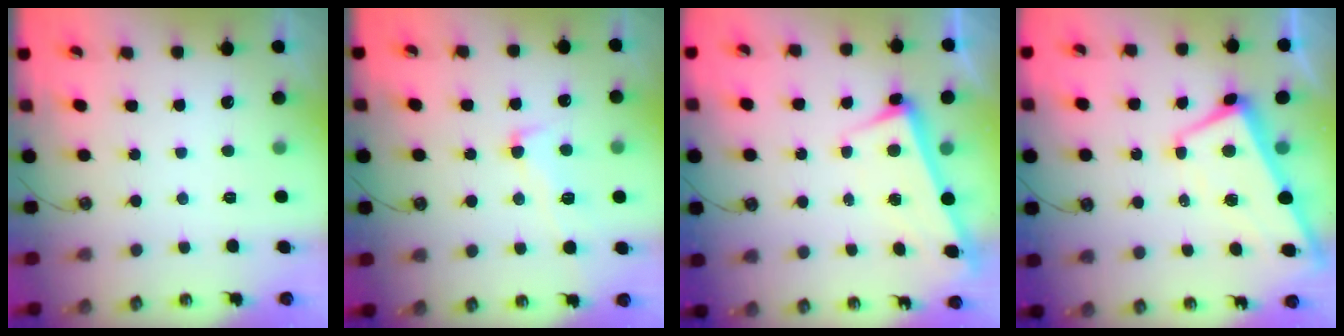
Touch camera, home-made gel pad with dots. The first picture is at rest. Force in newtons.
{"total": 4.4, "press": 4.2, "slide": 1.2}
{"total": 2.6, "press": 2.5, "slide": 0.7}
{"total": 0.9, "press": 0.2, "slide": 0.9}